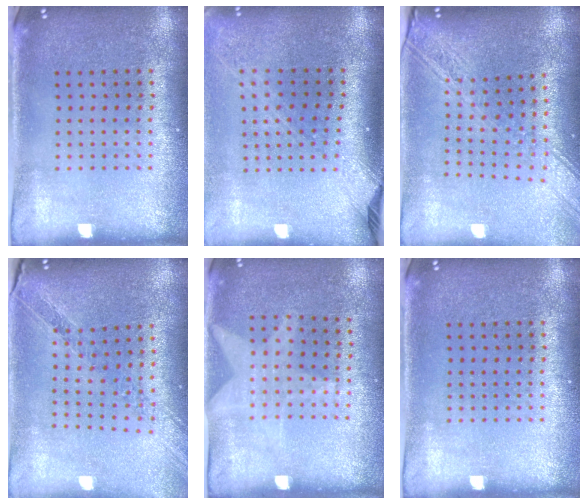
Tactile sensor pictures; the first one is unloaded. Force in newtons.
{"total": 2.2, "press": 1.6, "slide": 1.5}
{"total": 2.5, "press": 2.0, "slide": 1.4}
{"total": 1.1, "press": 1.1, "slide": 0.2}
{"total": 1.2, "press": 0.9, "slide": 0.8}
{"total": 0.0}